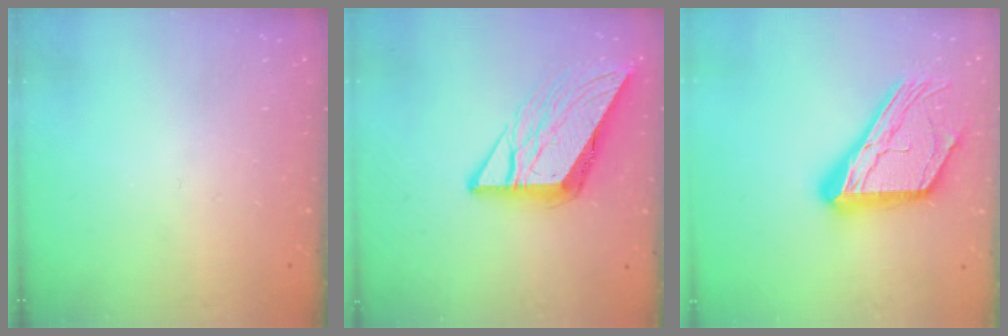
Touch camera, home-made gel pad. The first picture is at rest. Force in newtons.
{"total": 10.9, "press": 10.8, "slide": 1.1}
{"total": 23.5, "press": 23.4, "slide": 2.1}